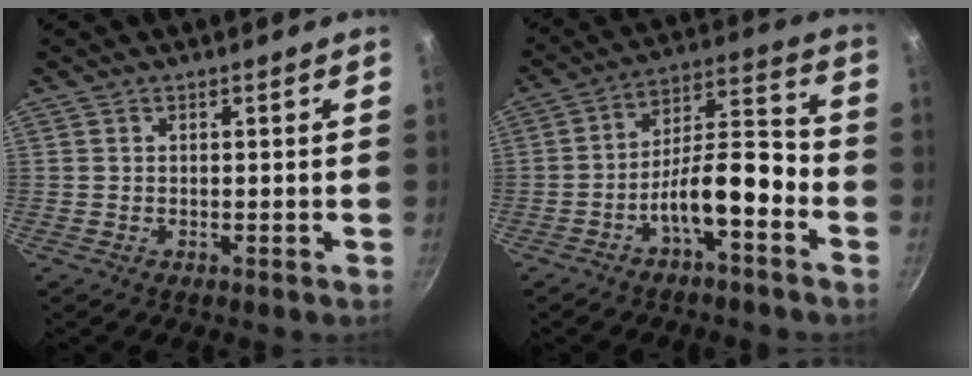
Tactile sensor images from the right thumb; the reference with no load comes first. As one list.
[{"total": 12.3, "force": [-5.0, 4.4, 10.3], "torque": [-0.168, 0.064, -0.085]}]